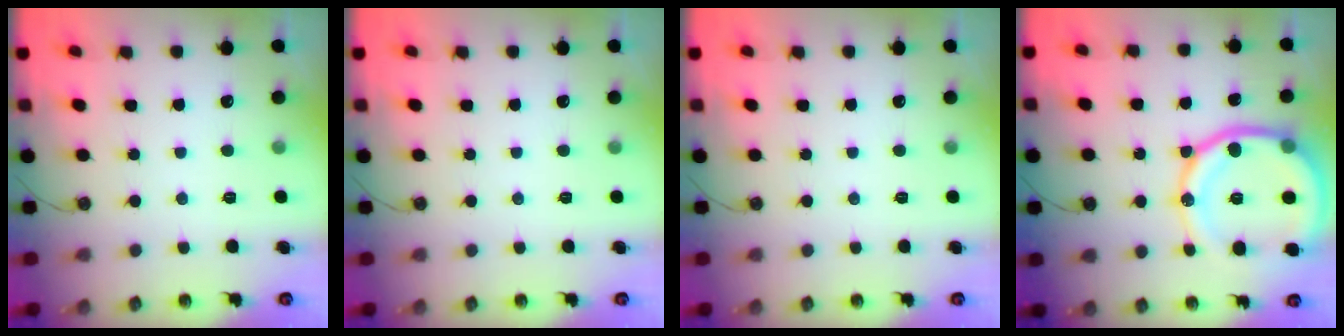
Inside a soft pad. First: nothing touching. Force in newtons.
{"total": 0.0}
{"total": 0.0}
{"total": 19.3, "press": 19.2, "slide": 2.5}